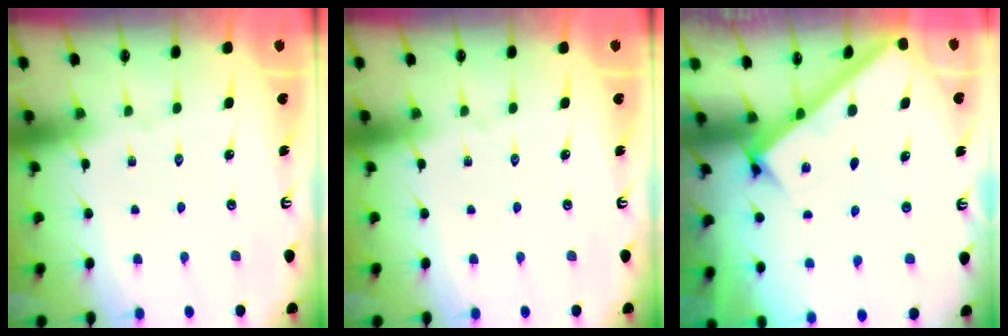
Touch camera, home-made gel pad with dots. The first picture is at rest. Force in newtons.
{"total": 0.0}
{"total": 2.3, "press": 2.3, "slide": 0.3}